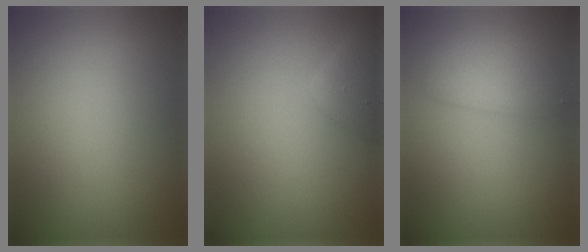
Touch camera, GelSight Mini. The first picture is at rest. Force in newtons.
{"total": 2.5, "press": 2.4, "slide": 0.3}
{"total": 2.7, "press": 2.7, "slide": 0.1}